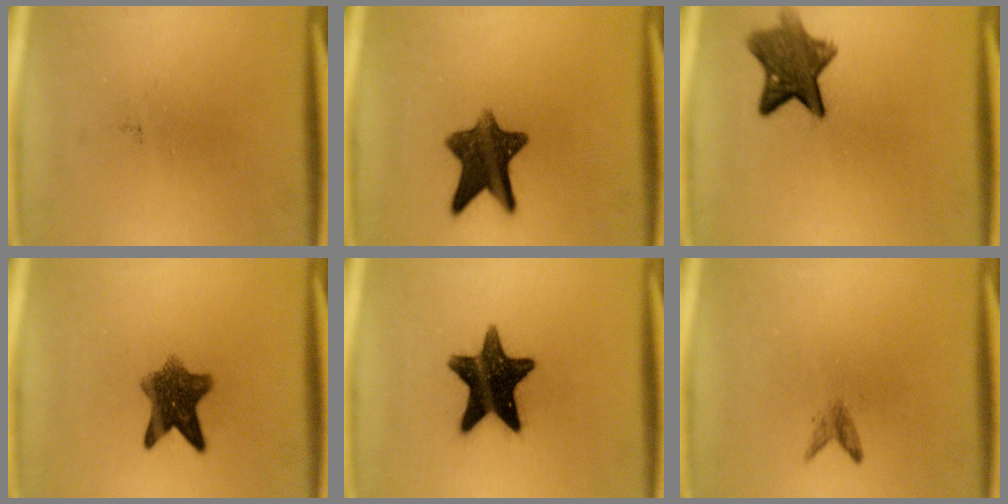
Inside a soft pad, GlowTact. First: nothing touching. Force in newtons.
{"total": 10.6}
{"total": 8.6}
{"total": 7.8}
{"total": 15.1}
{"total": 1.3}